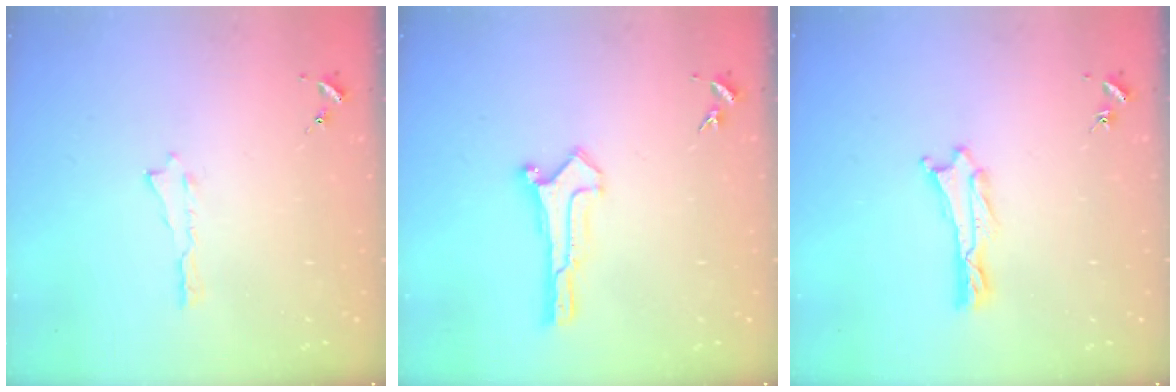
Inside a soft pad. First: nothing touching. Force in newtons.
{"total": 0.0}
{"total": 0.6, "press": 0.6, "slide": 0.1}